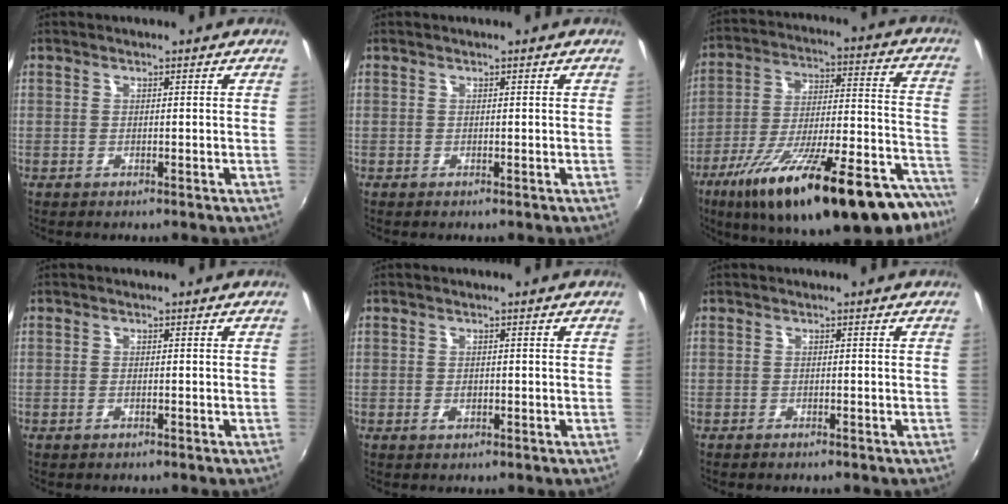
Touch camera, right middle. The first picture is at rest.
{"total": 0.0}
{"total": 32.3, "force": [-22.8, 8.6, 21.3], "torque": [-0.318, -0.038, -0.329]}
{"total": 0.7, "force": [-0.6, 0.2, 0.4], "torque": [-0.008, 0.000, -0.012]}
{"total": 0.9, "force": [-0.4, 0.7, 0.3], "torque": [-0.005, -0.002, -0.007]}
{"total": 0.9, "force": [-0.8, 0.3, 0.3], "torque": [-0.010, -0.002, -0.015]}